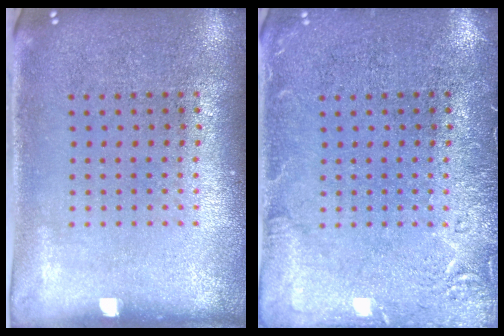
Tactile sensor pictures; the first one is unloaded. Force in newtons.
{"total": 2.4, "press": 2.4, "slide": 0.4}